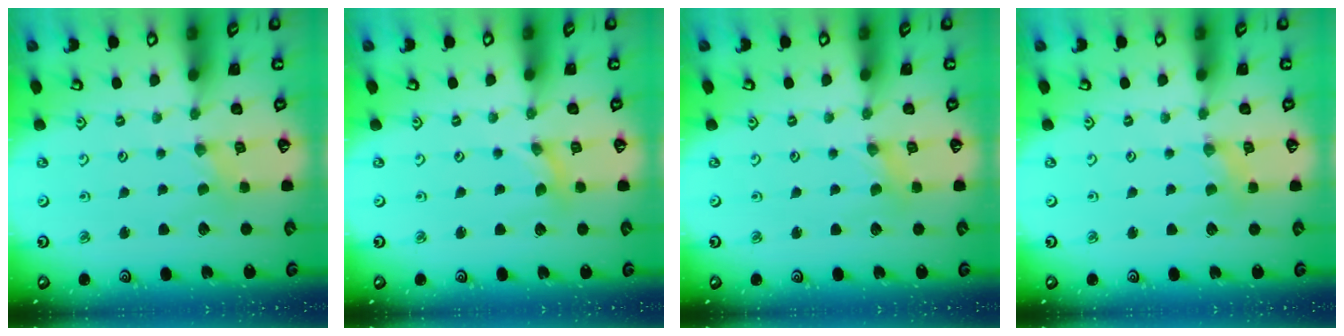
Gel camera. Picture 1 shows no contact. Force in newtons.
{"total": 0.0}
{"total": 0.8, "press": 0.8, "slide": 0.2}
{"total": 2.1, "press": 2.1, "slide": 0.4}